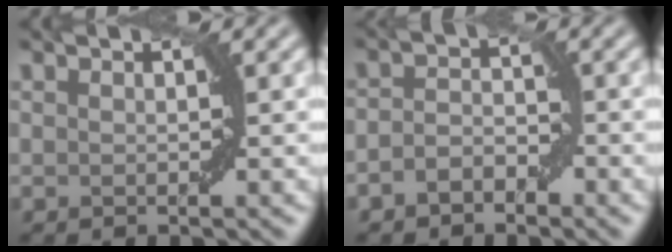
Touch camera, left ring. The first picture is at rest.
{"total": 2.2, "force": [-1.2, 1.4, 1.2], "torque": [-0.022, 0.007, -0.026]}